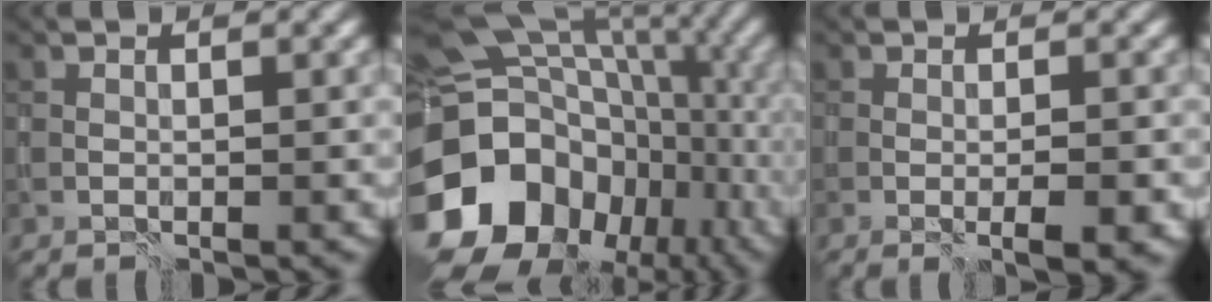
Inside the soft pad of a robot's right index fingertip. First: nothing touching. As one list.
[{"total": 19.4, "force": [-6.5, 15.4, 9.8], "torque": [-0.207, 0.003, -0.093]}, {"total": 1.9, "force": [-0.7, 0.1, 1.8], "torque": [-0.028, -0.007, -0.009]}]